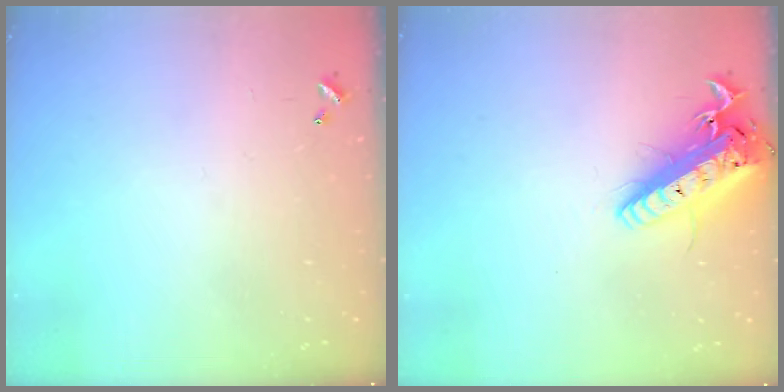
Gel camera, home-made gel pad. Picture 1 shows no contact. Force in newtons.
{"total": 19.8, "press": 19.4, "slide": 4.0}